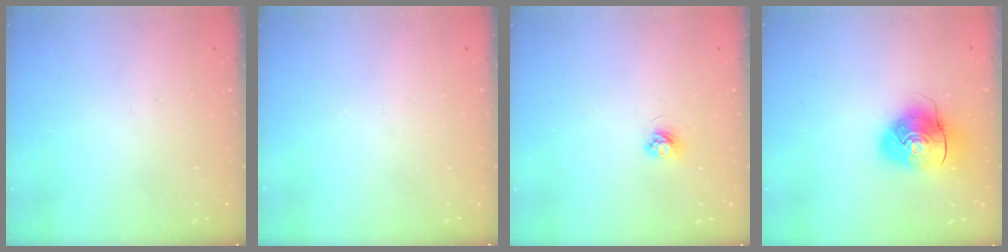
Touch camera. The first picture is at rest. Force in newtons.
{"total": 0.0}
{"total": 3.6, "press": 3.6, "slide": 0.4}
{"total": 10.6, "press": 10.5, "slide": 1.8}